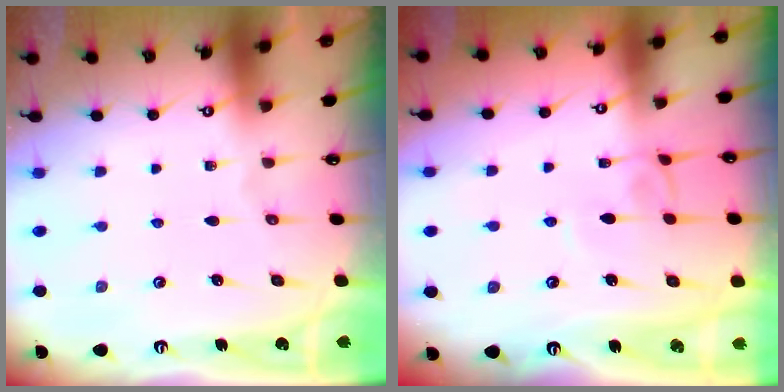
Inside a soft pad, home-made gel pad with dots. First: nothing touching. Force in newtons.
{"total": 2.7, "press": 2.7, "slide": 0.2}